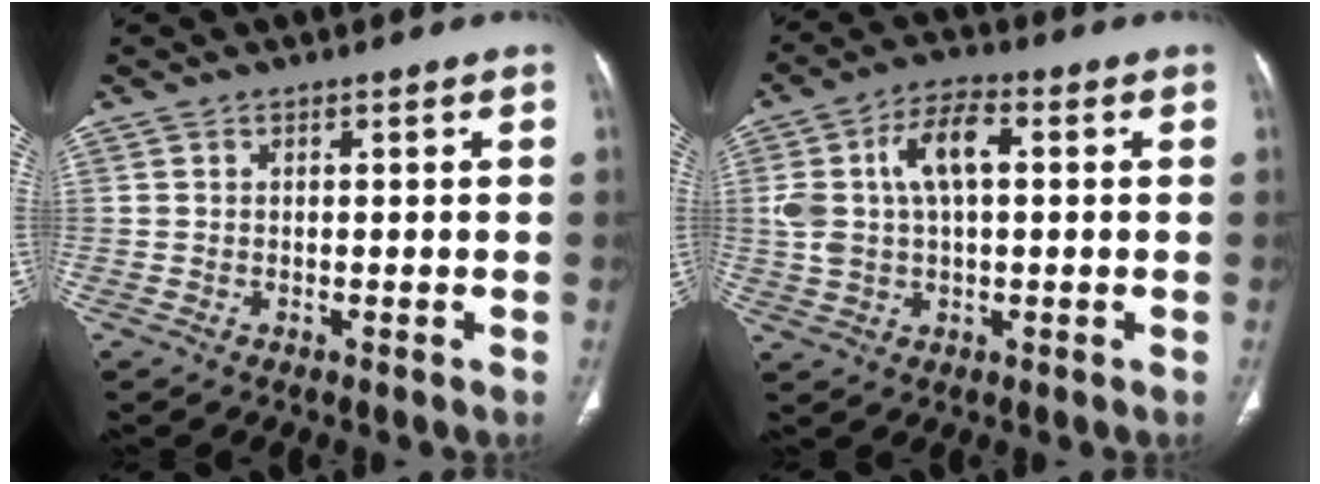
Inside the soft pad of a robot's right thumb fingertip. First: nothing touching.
{"total": 10.7, "force": [2.0, 5.7, 8.9], "torque": [-0.175, 0.021, 0.036]}